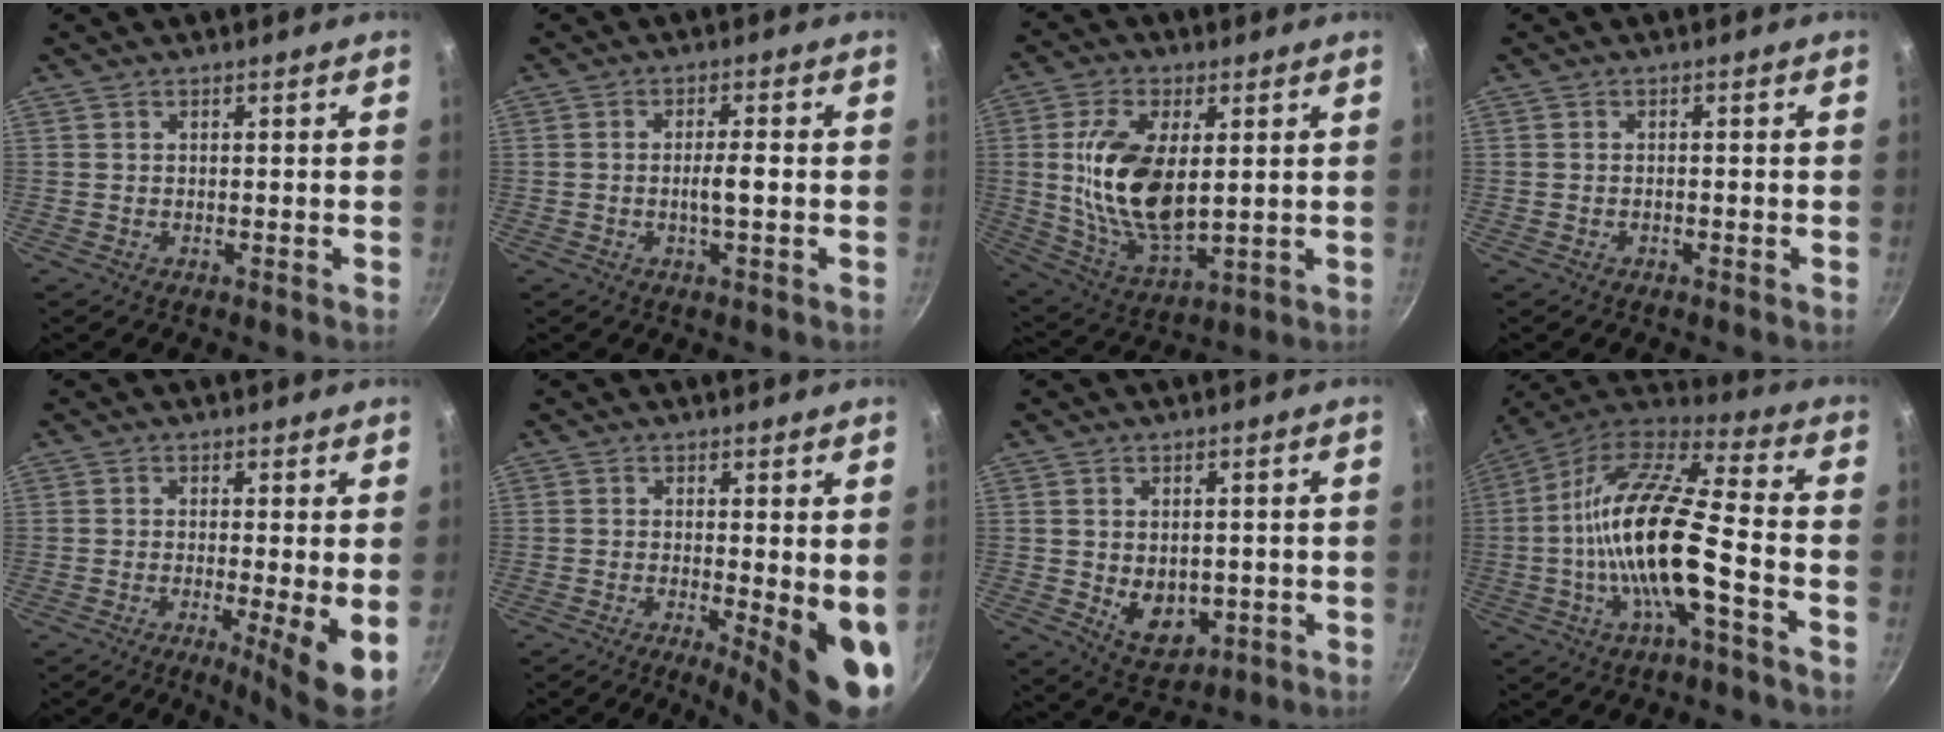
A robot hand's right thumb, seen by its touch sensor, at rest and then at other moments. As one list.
[{"total": 3.7, "force": [-0.6, 0.7, 3.6], "torque": [-0.064, 0.010, -0.011]}, {"total": 16.7, "force": [2.2, 8.6, 14.2], "torque": [-0.260, -0.013, 0.050]}, {"total": 0.6, "force": [-0.4, 0.3, 0.3], "torque": [-0.011, 0.006, -0.007]}, {"total": 7.4, "force": [-1.2, 0.7, 7.3], "torque": [-0.110, -0.012, -0.018]}, {"total": 10.5, "force": [-1.3, 2.8, 10.0], "torque": [-0.115, -0.018, -0.011]}, {"total": 7.7, "force": [-0.6, 5.5, 5.3], "torque": [-0.064, -0.013, 0.008]}, {"total": 19.7, "force": [-4.8, 5.6, 18.2], "torque": [-0.338, 0.040, -0.106]}]